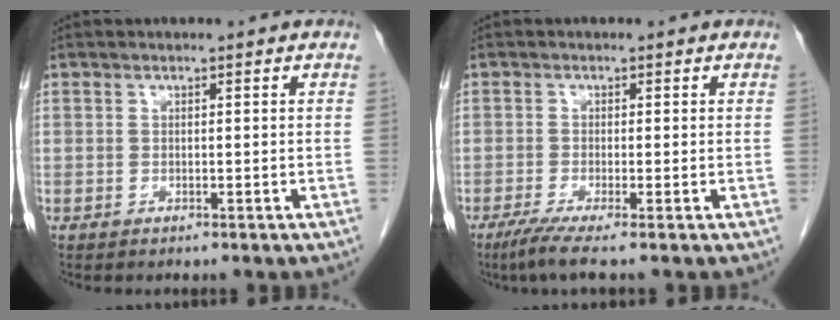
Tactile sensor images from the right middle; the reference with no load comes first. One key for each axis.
{"total": 3.8, "fx": -2.5, "fy": -0.3, "fz": 2.9, "tx": -0.056, "ty": -0.014, "tz": -0.051}